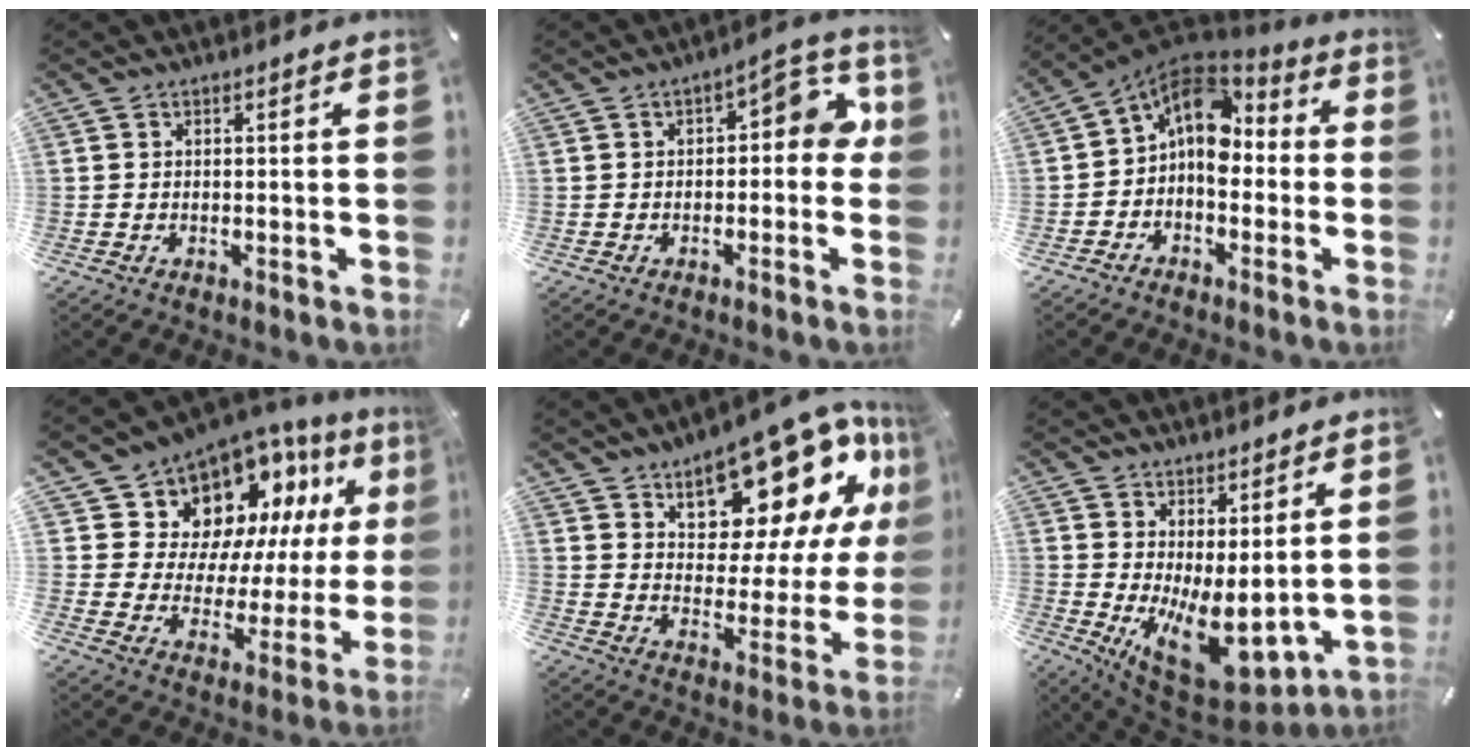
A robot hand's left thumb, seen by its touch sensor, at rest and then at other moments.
{"total": 7.4, "force": [0.9, 4.0, 6.2], "torque": [-0.078, -0.007, 0.007]}
{"total": 10.4, "force": [1.2, 7.5, 7.2], "torque": [-0.133, -0.001, 0.023]}
{"total": 13.1, "force": [9.0, 8.6, 3.8], "torque": [-0.063, -0.096, 0.164]}
{"total": 18.8, "force": [13.5, 9.2, 9.4], "torque": [-0.118, -0.110, 0.229]}
{"total": 11.6, "force": [-0.7, 6.2, 9.8], "torque": [-0.139, -0.042, 0.006]}